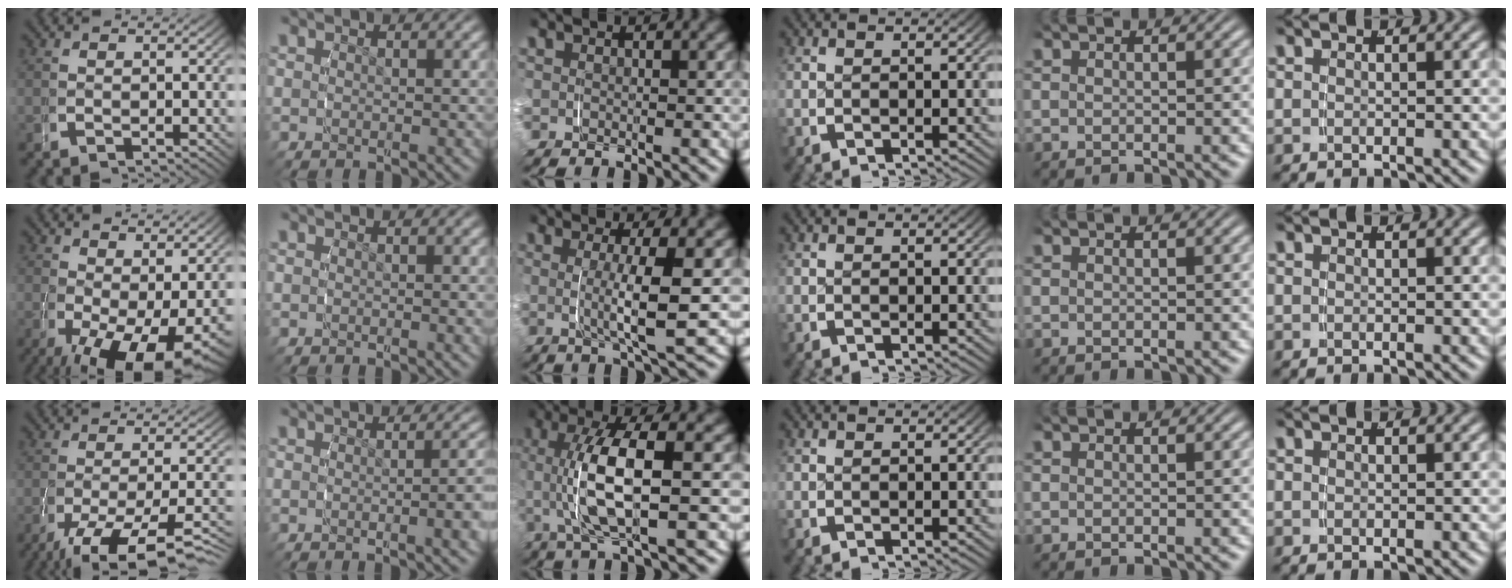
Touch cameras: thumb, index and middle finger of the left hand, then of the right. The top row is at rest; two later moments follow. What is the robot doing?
{"motion": "grasp_and_lifting", "object": "plastic wrap"}